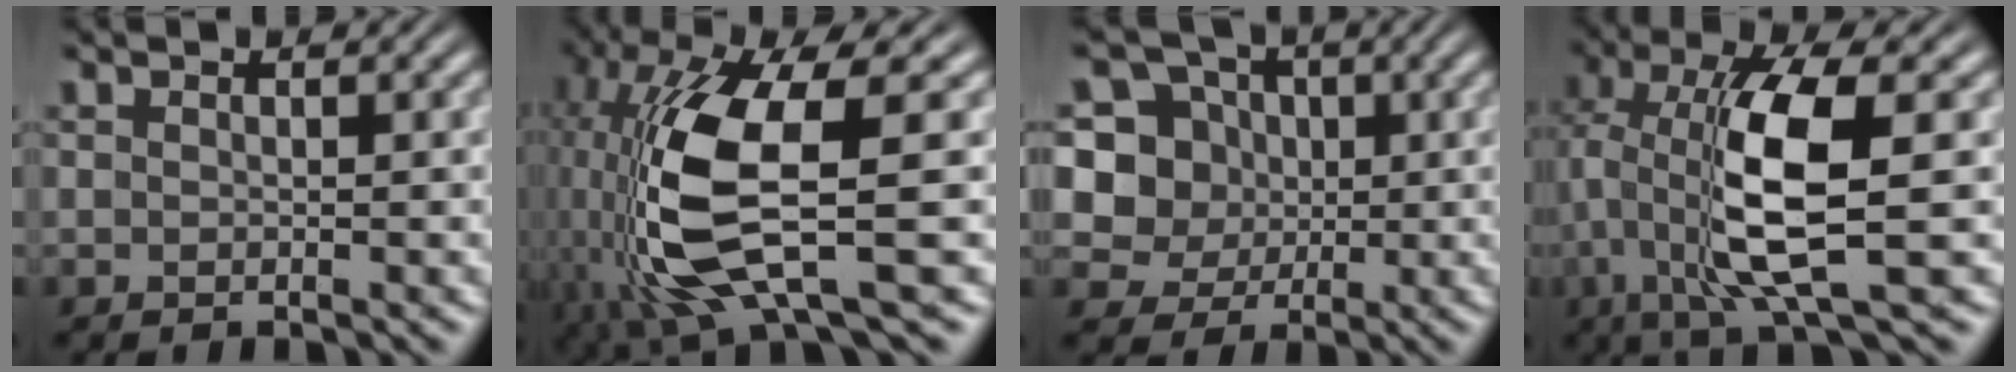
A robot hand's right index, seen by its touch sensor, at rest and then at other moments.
{"total": 11.9, "force": [-0.6, 5.2, 10.7], "torque": [-0.248, -0.029, 0.018]}
{"total": 14.4, "force": [0.1, 13.4, 5.4], "torque": [-0.160, -0.051, 0.002]}
{"total": 8.4, "force": [0.7, 2.4, 8.0], "torque": [-0.164, -0.012, 0.018]}